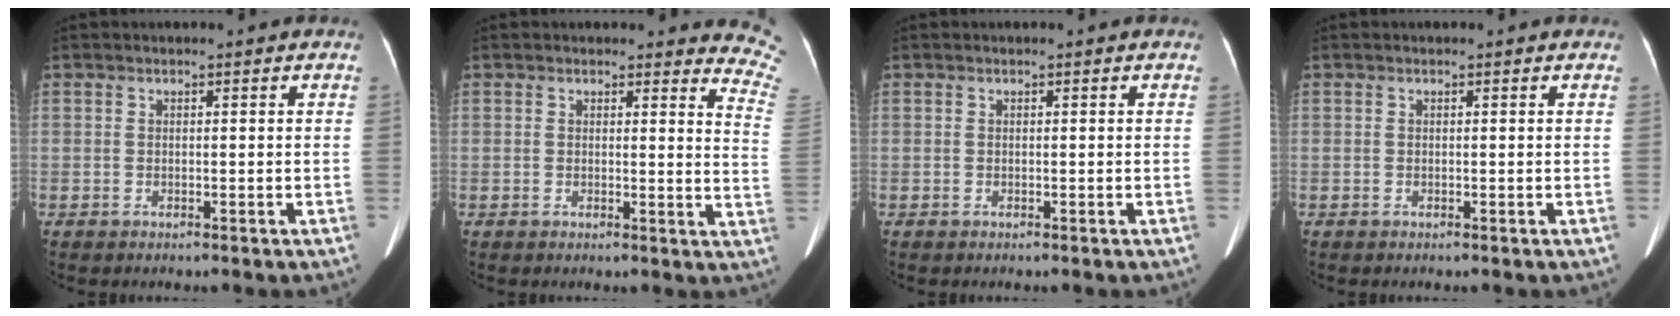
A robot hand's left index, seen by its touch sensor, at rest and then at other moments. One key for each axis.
{"total": 9.3, "fx": 9.3, "fy": 0.6, "fz": 0.7, "tx": 0.023, "ty": -0.100, "tz": 0.053}
{"total": 0.0}
{"total": 0.8, "fx": 0.8, "fy": 0.2, "fz": 0.2, "tx": -0.011, "ty": 0.005, "tz": 0.005}